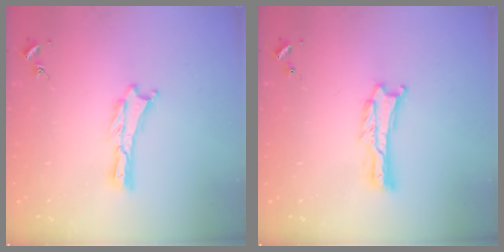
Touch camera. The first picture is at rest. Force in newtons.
{"total": 1.0, "press": 1.0, "slide": 0.2}